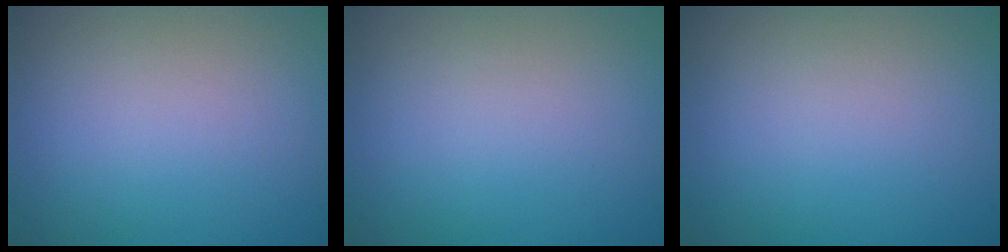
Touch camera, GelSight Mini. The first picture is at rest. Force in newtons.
{"total": 0.0}
{"total": 0.0}